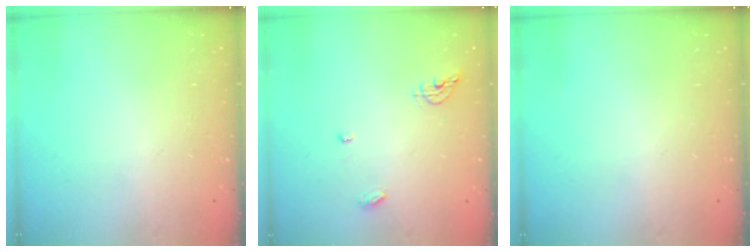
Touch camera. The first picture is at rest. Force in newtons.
{"total": 6.0, "press": 6.0, "slide": 0.4}
{"total": 0.0}